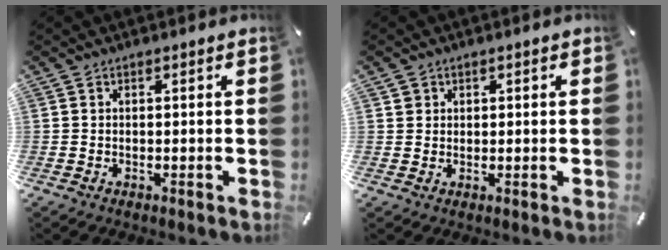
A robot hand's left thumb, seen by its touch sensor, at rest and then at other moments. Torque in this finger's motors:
{"motor_torque": [0.11, 0.14, 0.00, -0.19, 0.00]}